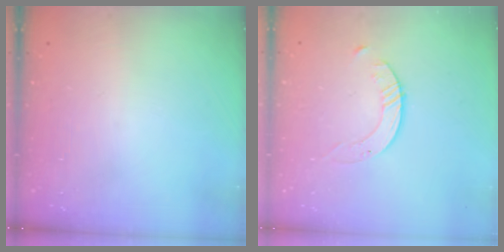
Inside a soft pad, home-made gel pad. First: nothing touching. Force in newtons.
{"total": 2.6, "press": 2.6, "slide": 0.3}